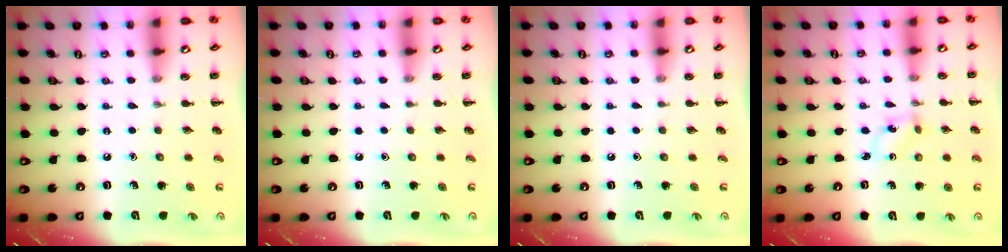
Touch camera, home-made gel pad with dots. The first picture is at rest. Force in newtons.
{"total": 0.0}
{"total": 0.0}
{"total": 0.9, "press": 0.8, "slide": 0.5}